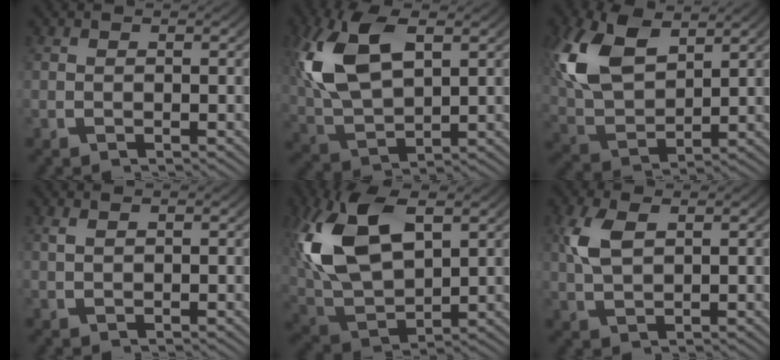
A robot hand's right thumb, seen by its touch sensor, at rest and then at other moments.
{"total": 10.2, "force": [1.9, 6.4, 7.7], "torque": [-0.199, -0.018, 0.054]}
{"total": 10.1, "force": [2.8, 6.6, 7.1], "torque": [-0.185, -0.024, 0.067]}
{"total": 0.8, "force": [0.6, 0.2, 0.5], "torque": [-0.008, 0.003, 0.015]}
{"total": 13.2, "force": [2.1, 8.5, 10.0], "torque": [-0.246, -0.020, 0.053]}
{"total": 3.3, "force": [1.6, 1.6, 2.5], "torque": [-0.060, 0.000, 0.039]}